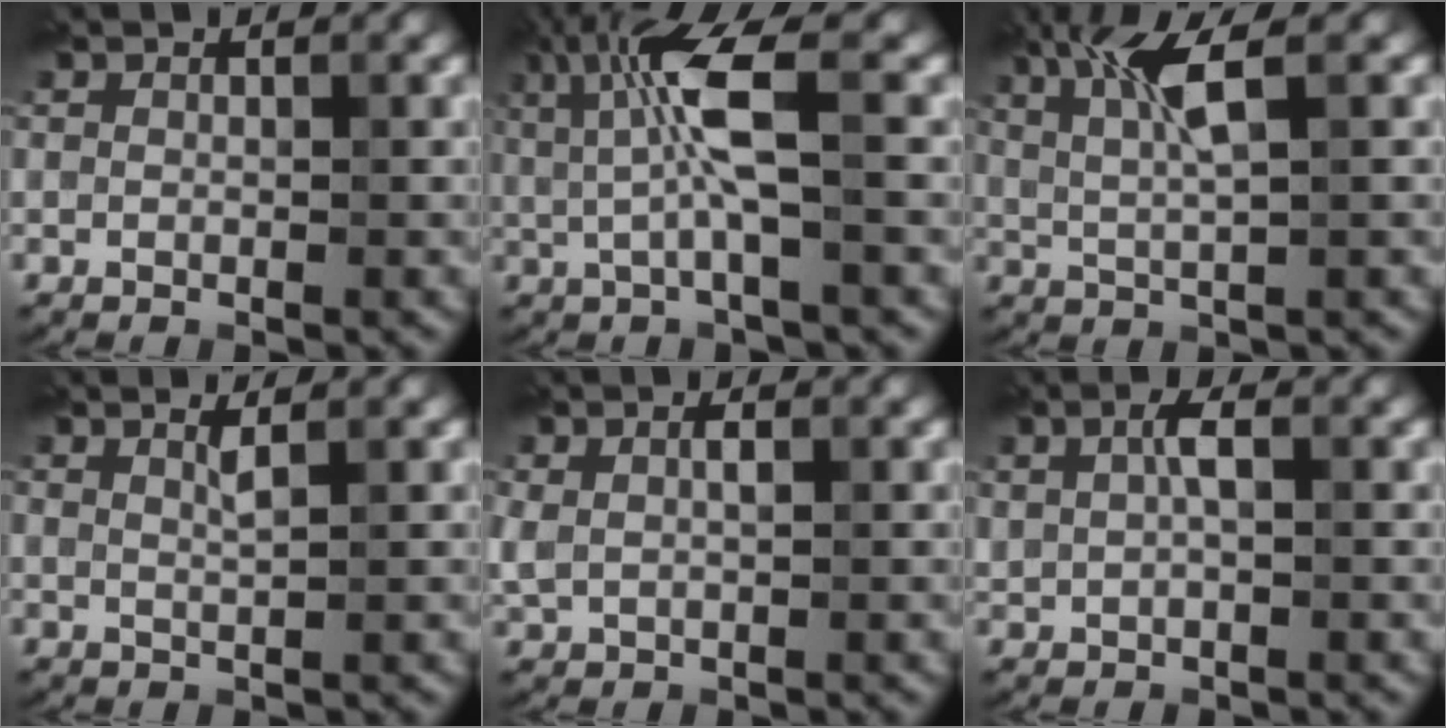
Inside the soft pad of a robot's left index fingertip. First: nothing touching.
{"total": 6.0, "force": [1.1, 1.0, 5.8], "torque": [-0.121, 0.005, 0.021]}
{"total": 4.8, "force": [1.9, 0.7, 4.3], "torque": [-0.089, 0.001, 0.037]}
{"total": 1.4, "force": [0.8, 0.3, 1.2], "torque": [-0.016, 0.001, 0.011]}
{"total": 1.6, "force": [0.5, 0.7, 1.4], "torque": [-0.034, 0.000, 0.013]}
{"total": 2.0, "force": [0.6, 0.7, 1.7], "torque": [-0.039, 0.004, 0.013]}